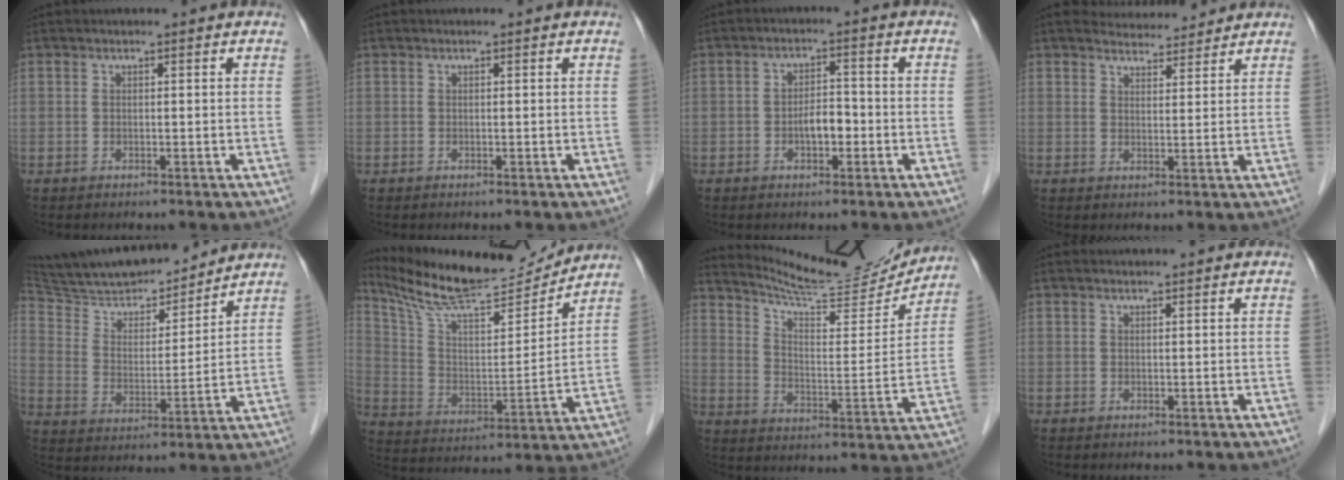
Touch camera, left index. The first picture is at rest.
{"total": 0.0}
{"total": 3.8, "force": [-2.1, 1.5, 2.8], "torque": [-0.048, 0.003, -0.036]}
{"total": 4.1, "force": [4.0, 0.9, 0.3], "torque": [-0.004, 0.007, 0.056]}
{"total": 17.7, "force": [16.2, 3.0, 6.5], "torque": [-0.111, 0.000, 0.269]}
{"total": 17.5, "force": [16.3, 1.4, 6.0], "torque": [-0.119, -0.015, 0.271]}
{"total": 16.3, "force": [15.8, 0.8, 4.0], "torque": [-0.072, -0.050, 0.226]}
{"total": 0.0}